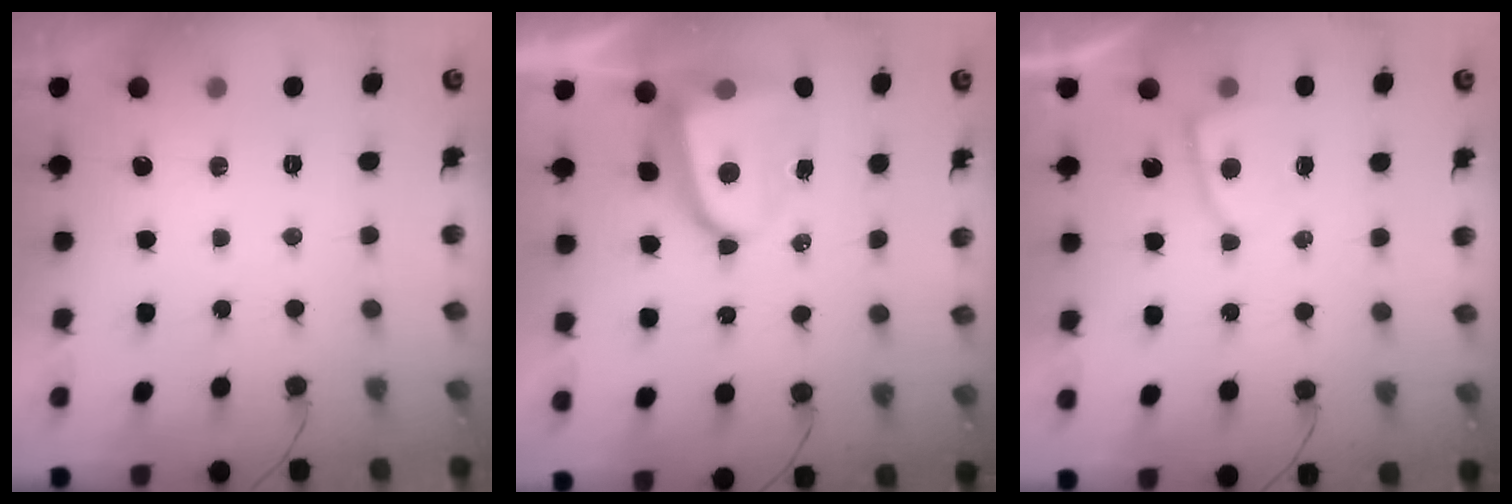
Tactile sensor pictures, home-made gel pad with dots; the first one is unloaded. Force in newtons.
{"total": 7.8, "press": 7.8, "slide": 1.1}
{"total": 4.0, "press": 4.0, "slide": 0.5}